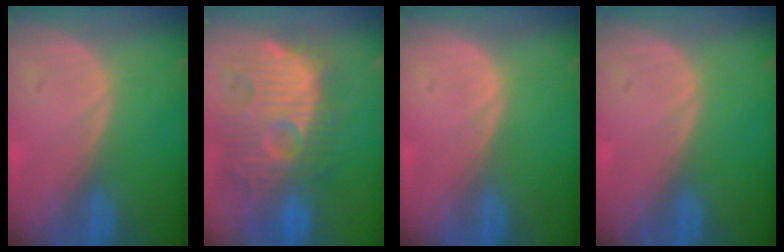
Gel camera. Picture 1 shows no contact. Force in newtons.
{"total": 13.3, "press": 12.4, "slide": 4.9}
{"total": 0.0}
{"total": 0.0}